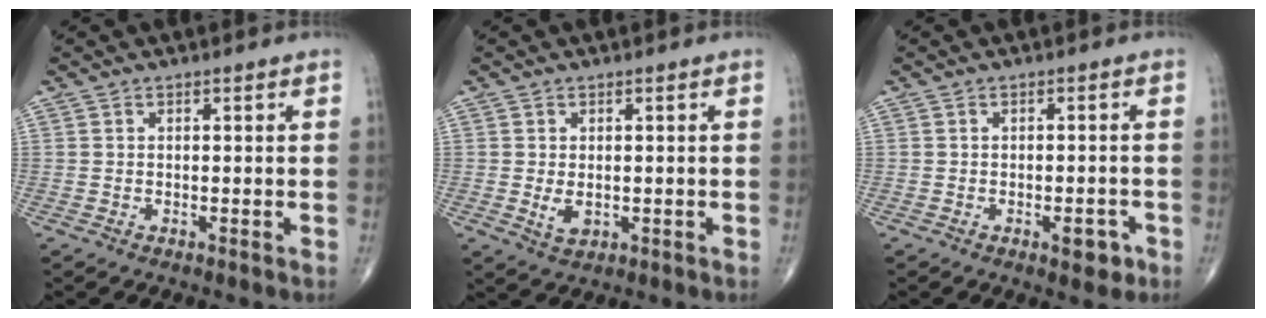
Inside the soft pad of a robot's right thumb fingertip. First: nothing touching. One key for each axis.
{"total": 3.0, "fx": -0.2, "fy": 1.9, "fz": 2.3, "tx": -0.034, "ty": -0.006, "tz": 0.003}
{"total": 3.5, "fx": -1.8, "fy": 1.6, "fz": 2.6, "tx": -0.019, "ty": 0.005, "tz": -0.020}